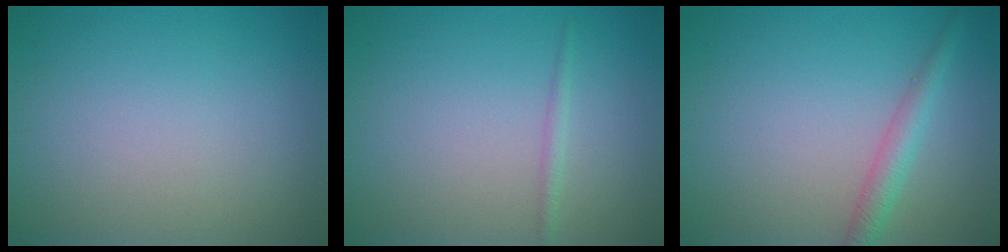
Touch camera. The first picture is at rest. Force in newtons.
{"total": 0.8, "press": 0.8, "slide": 0.1}
{"total": 2.2, "press": 2.2, "slide": 0.1}